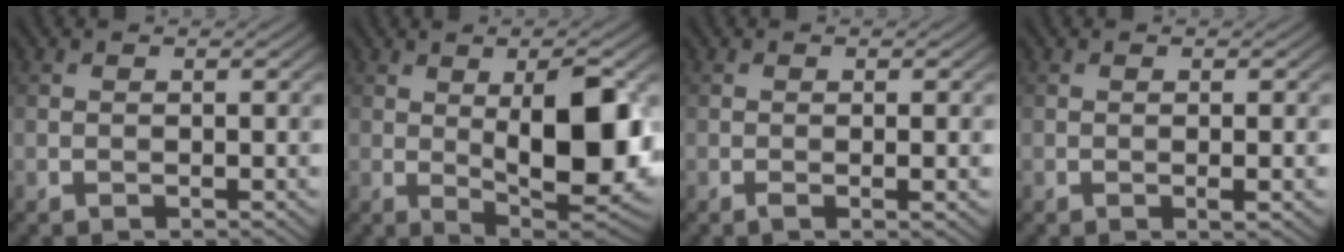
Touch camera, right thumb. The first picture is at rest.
{"total": 13.1, "force": [0.9, 4.7, 12.2], "torque": [-0.170, -0.001, 0.016]}
{"total": 1.8, "force": [-0.4, 0.2, 1.7], "torque": [-0.031, -0.001, -0.008]}
{"total": 1.4, "force": [-0.3, 0.1, 1.4], "torque": [-0.026, -0.002, -0.005]}